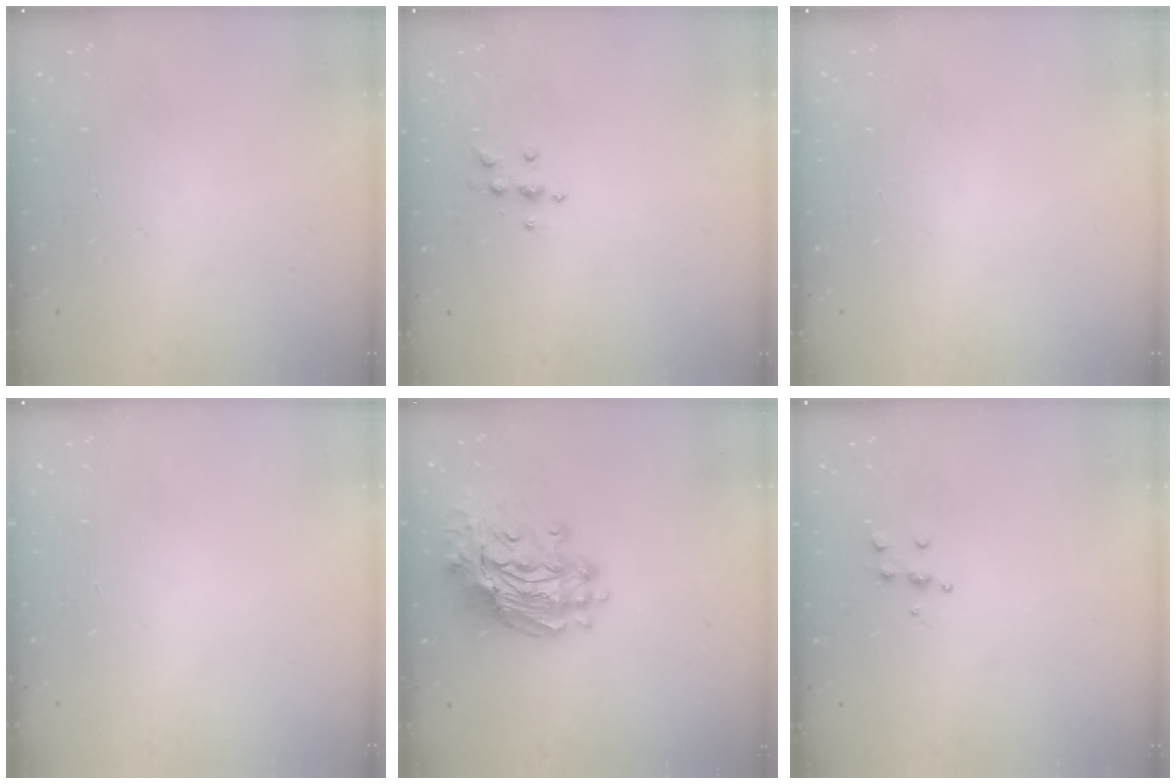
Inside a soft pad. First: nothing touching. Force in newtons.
{"total": 5.6, "press": 5.6, "slide": 0.7}
{"total": 0.0}
{"total": 0.0}
{"total": 15.0, "press": 14.9, "slide": 1.6}
{"total": 5.0, "press": 5.0, "slide": 0.6}